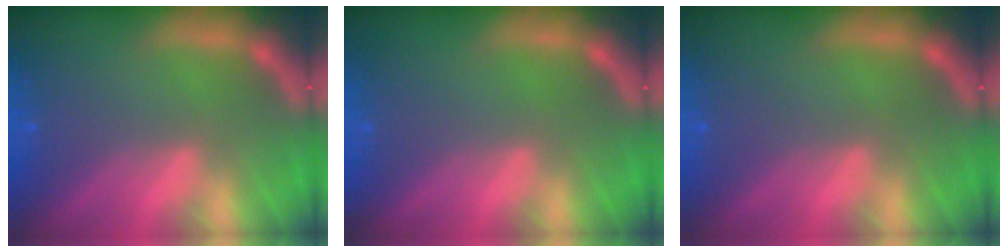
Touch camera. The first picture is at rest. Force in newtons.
{"total": 0.0}
{"total": 0.0}